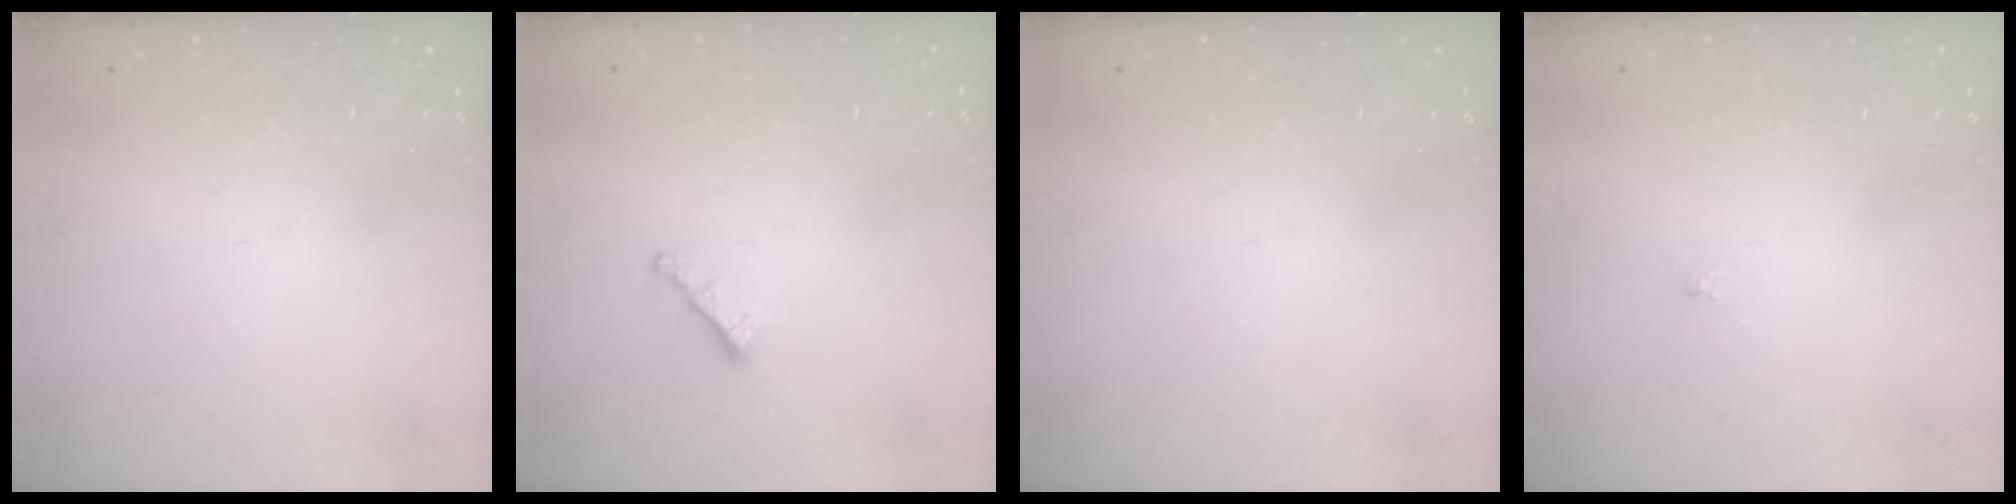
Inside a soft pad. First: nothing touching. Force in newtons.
{"total": 1.6, "press": 1.5, "slide": 0.5}
{"total": 0.0}
{"total": 1.0, "press": 0.9, "slide": 0.3}